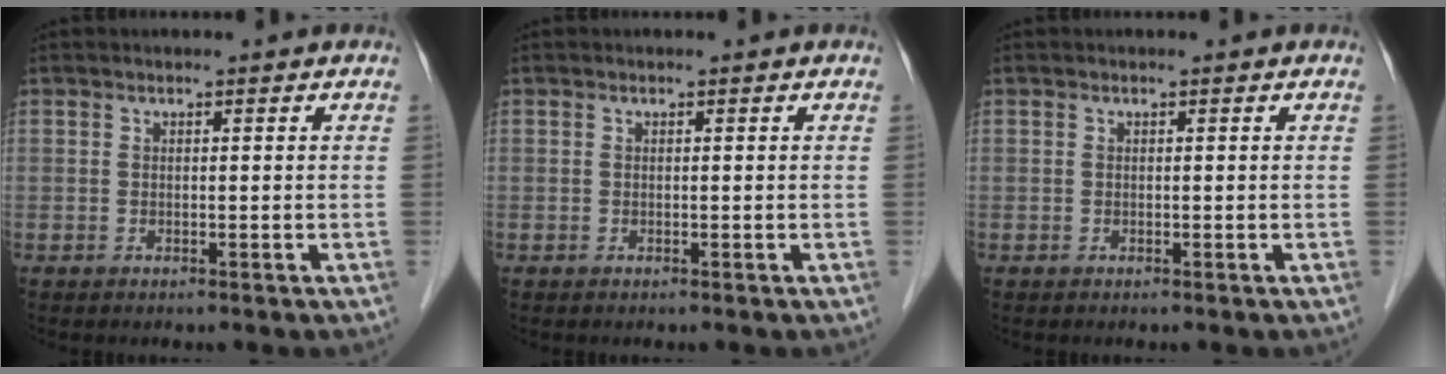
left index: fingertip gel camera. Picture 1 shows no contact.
{"total": 0.0}
{"total": 0.0}